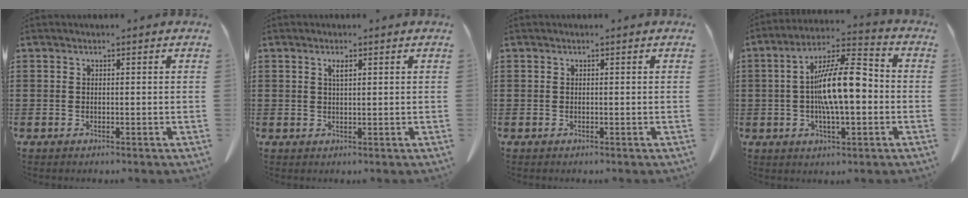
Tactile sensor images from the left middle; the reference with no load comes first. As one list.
[{"total": 1.5, "force": [0.7, 0.3, 1.3], "torque": [-0.027, 0.000, 0.013]}, {"total": 0.0}, {"total": 12.0, "force": [-1.0, 3.7, 11.4], "torque": [-0.208, 0.003, -0.020]}]